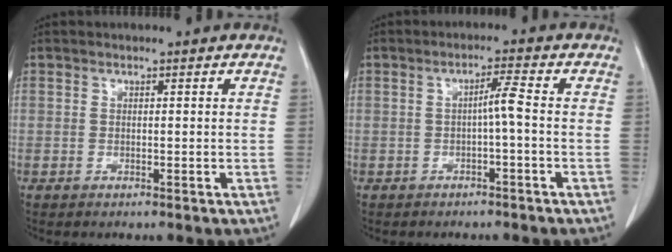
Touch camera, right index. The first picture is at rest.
{"total": 2.8, "force": [-0.6, -0.2, 2.7], "torque": [-0.046, 0.005, -0.010]}